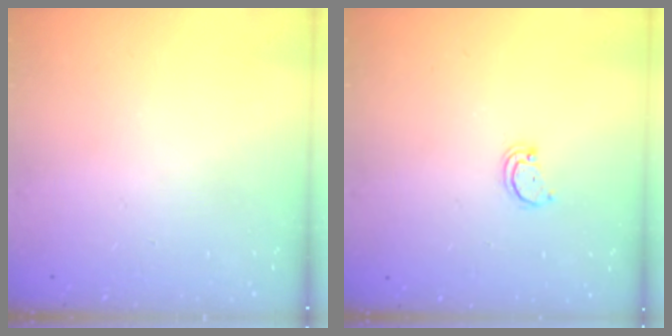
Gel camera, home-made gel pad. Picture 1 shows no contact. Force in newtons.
{"total": 2.1, "press": 2.1, "slide": 0.2}